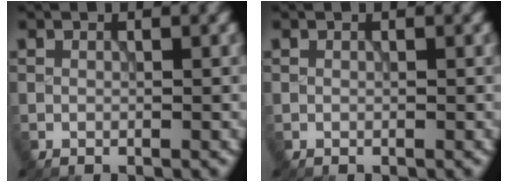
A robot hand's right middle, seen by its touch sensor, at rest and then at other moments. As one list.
[{"total": 0.0}]